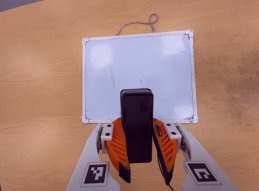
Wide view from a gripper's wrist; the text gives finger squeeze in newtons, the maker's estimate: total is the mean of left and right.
{"total": 8.0, "left": 7.0, "right": 9.1}